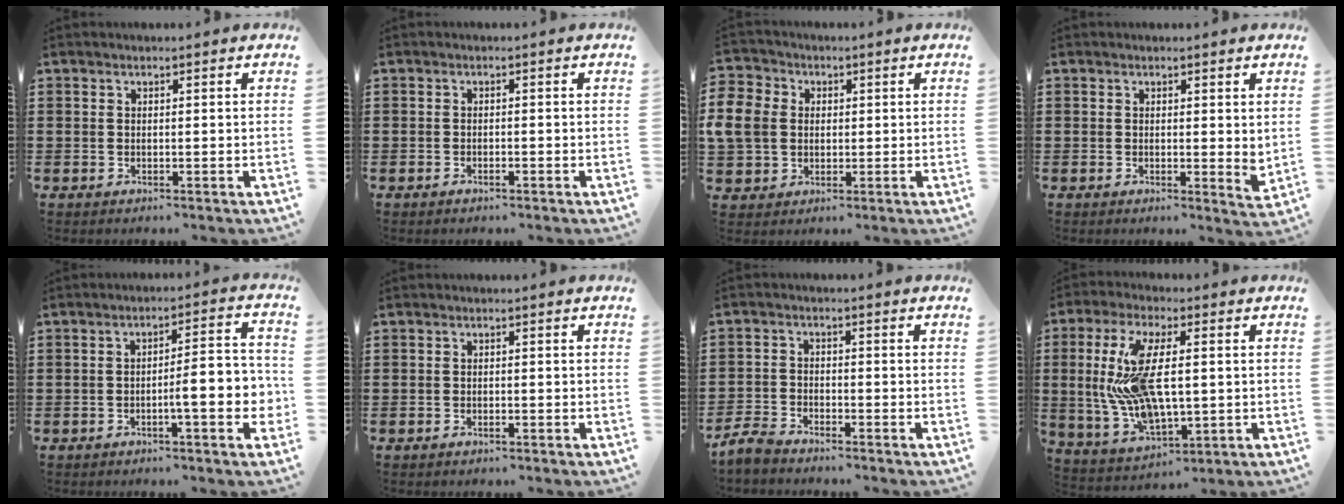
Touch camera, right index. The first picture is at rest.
{"total": 0.8, "force": [-0.7, 0.2, 0.2], "torque": [-0.008, -0.002, -0.013]}
{"total": 6.5, "force": [0.1, 5.8, 3.0], "torque": [-0.108, 0.004, -0.005]}
{"total": 1.8, "force": [1.0, 0.8, 1.3], "torque": [-0.013, -0.001, 0.016]}
{"total": 7.7, "force": [-2.2, 1.6, 7.1], "torque": [-0.102, -0.004, -0.041]}
{"total": 0.6, "force": [-0.6, 0.2, 0.2], "torque": [-0.007, -0.002, -0.010]}
{"total": 3.3, "force": [-3.1, 0.7, 0.7], "torque": [-0.029, 0.000, -0.068]}
{"total": 12.3, "force": [0.4, 5.2, 11.1], "torque": [-0.250, -0.009, 0.002]}